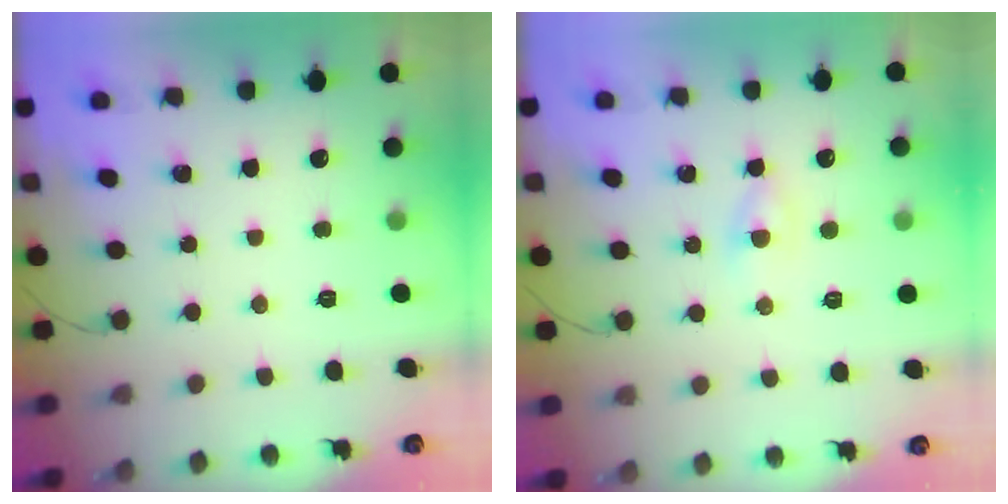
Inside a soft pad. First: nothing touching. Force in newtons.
{"total": 2.2, "press": 2.1, "slide": 0.9}